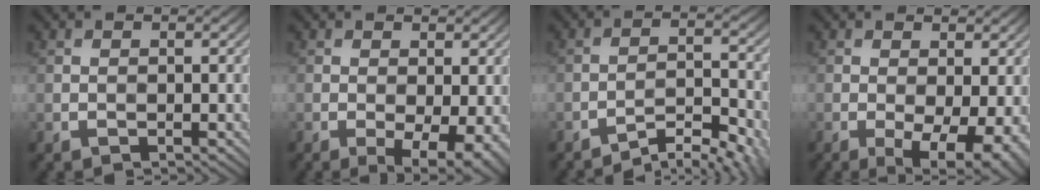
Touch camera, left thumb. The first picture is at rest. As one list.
[{"total": 5.3, "force": [-1.5, 2.1, 4.7], "torque": [-0.069, -0.010, -0.018]}, {"total": 6.8, "force": [-5.4, 1.6, 3.9], "torque": [-0.061, 0.011, -0.086]}, {"total": 6.9, "force": [-1.9, 2.8, 6.1], "torque": [-0.097, -0.013, -0.022]}]